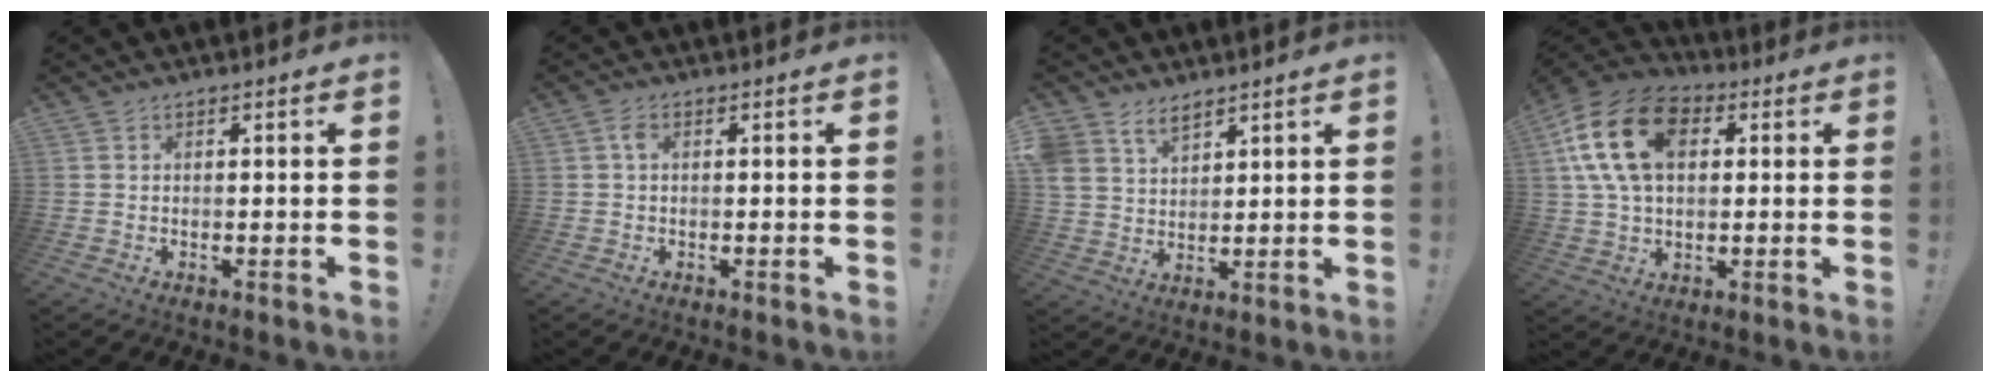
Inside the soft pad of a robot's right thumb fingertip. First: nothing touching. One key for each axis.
{"total": 1.9, "fx": 0.2, "fy": 1.1, "fz": 1.5, "tx": -0.036, "ty": 0.006, "tz": 0.004}
{"total": 7.0, "fx": 5.3, "fy": 4.2, "fz": 1.9, "tx": -0.047, "ty": -0.027, "tz": 0.107}
{"total": 19.6, "fx": 5.6, "fy": 12.9, "fz": 13.7, "tx": -0.255, "ty": 0.001, "tz": 0.101}